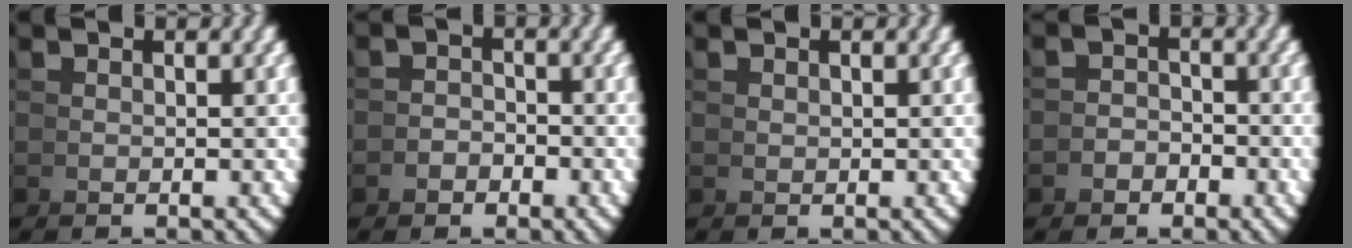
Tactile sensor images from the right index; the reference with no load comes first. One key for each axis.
{"total": 1.5, "fx": -1.4, "fy": 0.0, "fz": -0.4, "tx": 0.026, "ty": 0.001, "tz": -0.030}
{"total": 0.9, "fx": 0.7, "fy": -0.4, "fz": -0.1, "tx": -0.001, "ty": 0.000, "tz": 0.019}
{"total": 1.7, "fx": -1.7, "fy": 0.3, "fz": -0.3, "tx": 0.024, "ty": -0.001, "tz": -0.033}